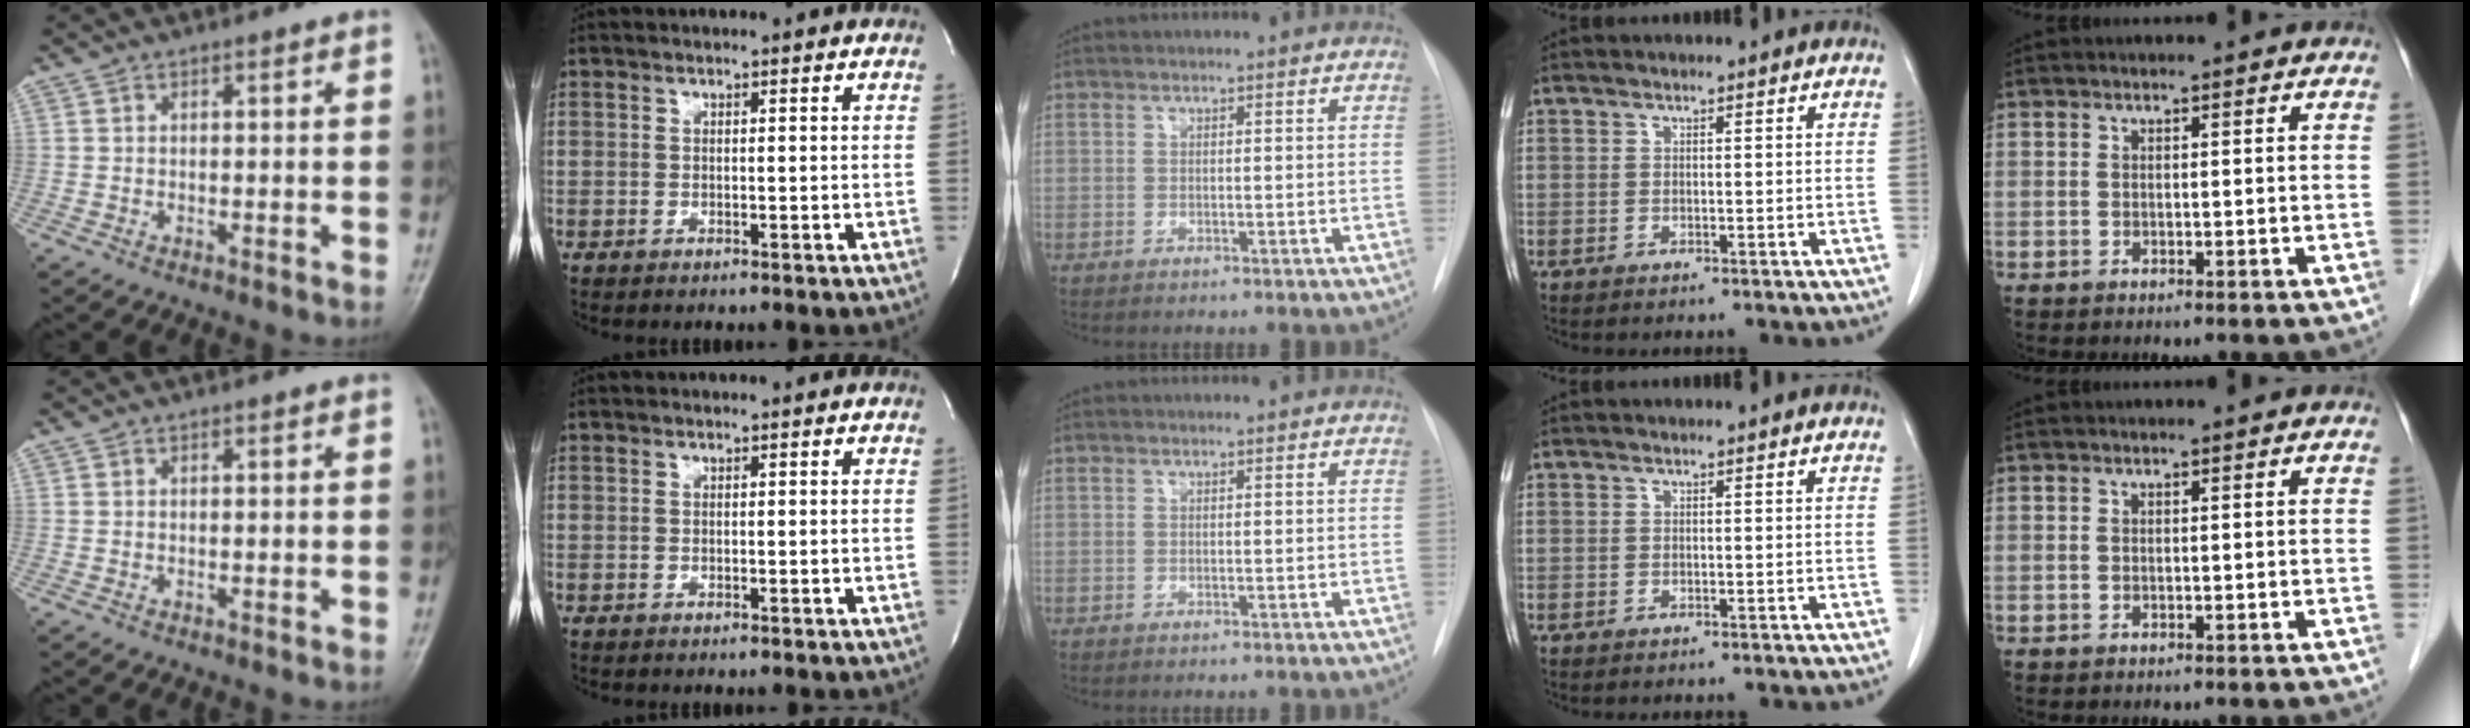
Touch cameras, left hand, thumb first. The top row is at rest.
{}